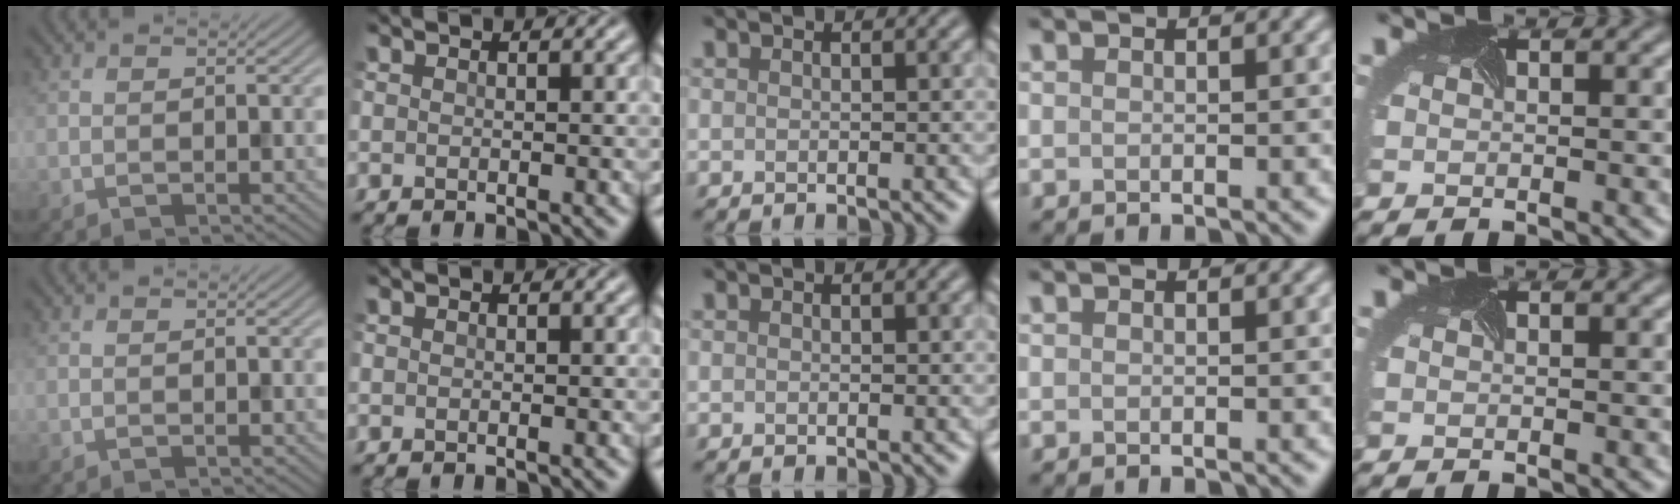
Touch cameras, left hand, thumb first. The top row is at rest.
{}